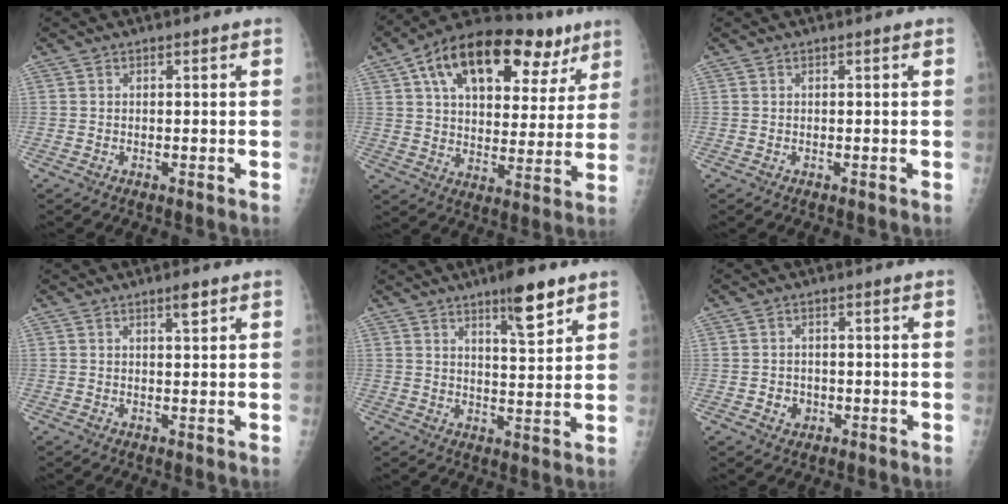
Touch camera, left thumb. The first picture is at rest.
{"total": 25.8, "force": [12.7, 13.7, 17.7], "torque": [-0.240, 0.012, 0.197]}
{"total": 0.0}
{"total": 2.1, "force": [1.3, 0.4, 1.6], "torque": [-0.021, -0.007, 0.021]}
{"total": 8.4, "force": [5.5, 1.8, 6.0], "torque": [-0.081, -0.034, 0.085]}
{"total": 2.8, "force": [-0.8, 2.5, 1.1], "torque": [-0.003, 0.005, -0.007]}